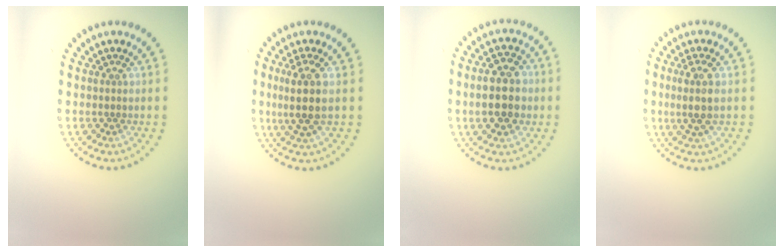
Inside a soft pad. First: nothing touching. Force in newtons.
{"total": 3.2, "press": 2.7, "slide": 1.8}
{"total": 5.6, "press": 5.6, "slide": 0.4}
{"total": 2.4, "press": 2.1, "slide": 1.2}